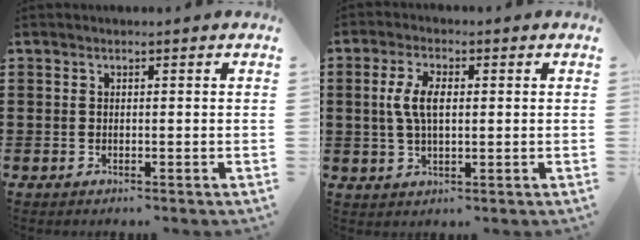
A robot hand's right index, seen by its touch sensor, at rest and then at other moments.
{"total": 5.4, "force": [0.5, 2.5, 4.8], "torque": [-0.111, 0.004, 0.003]}